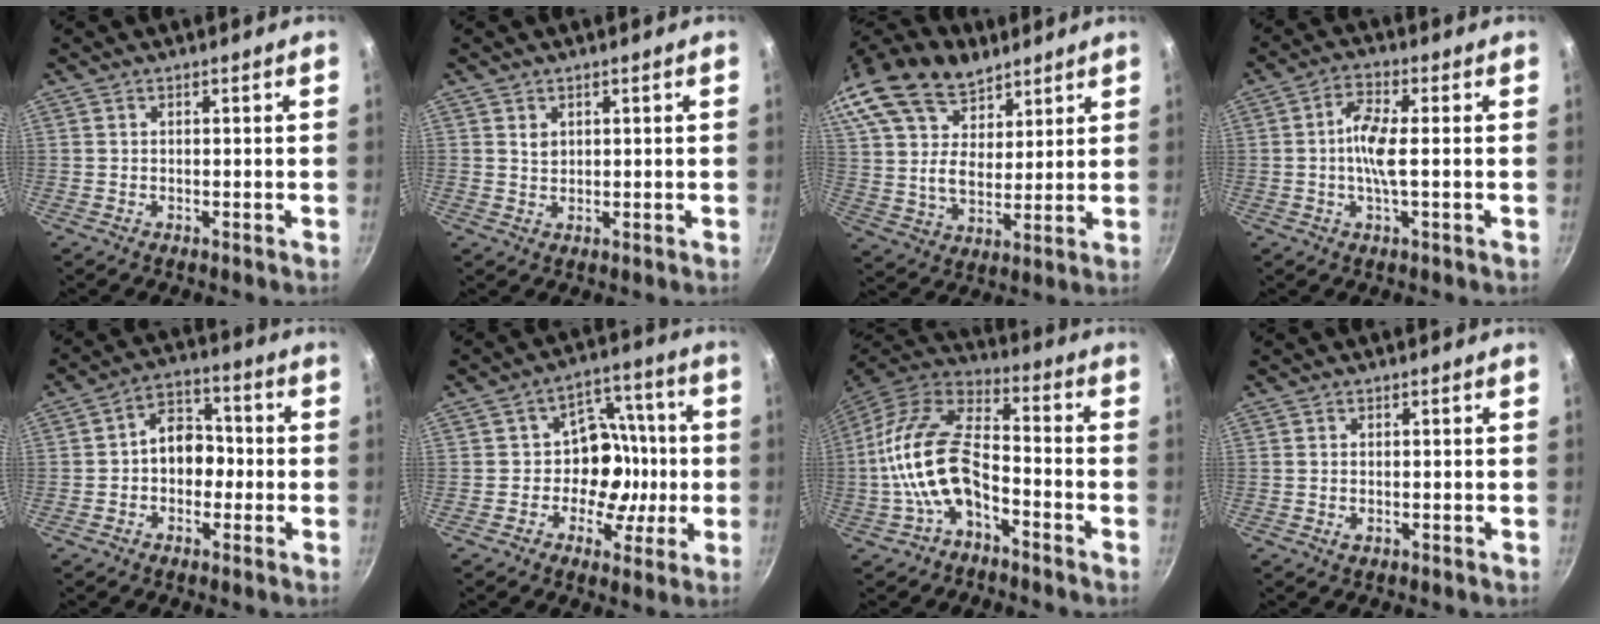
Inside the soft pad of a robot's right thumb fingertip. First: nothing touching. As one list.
[{"total": 1.6, "force": [0.7, 1.3, 0.8], "torque": [-0.008, -0.003, 0.011]}, {"total": 27.5, "force": [18.0, 16.5, 12.8], "torque": [-0.281, -0.006, 0.327]}, {"total": 6.3, "force": [-0.3, 1.6, 6.1], "torque": [-0.130, 0.013, -0.012]}, {"total": 8.3, "force": [-1.1, 6.3, 5.3], "torque": [-0.032, 0.031, -0.028]}, {"total": 11.8, "force": [-1.5, 9.6, 6.7], "torque": [-0.046, 0.027, -0.031]}, {"total": 15.4, "force": [-4.9, 8.2, 12.0], "torque": [-0.221, 0.047, -0.105]}, {"total": 0.8, "force": [-0.2, 0.5, 0.6], "torque": [-0.013, 0.001, -0.003]}]